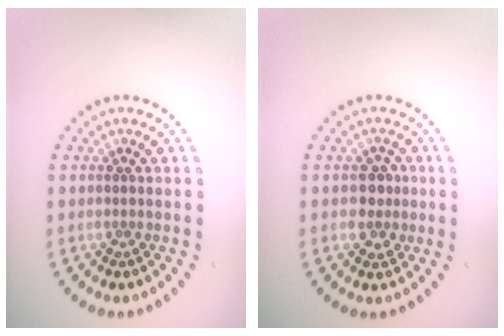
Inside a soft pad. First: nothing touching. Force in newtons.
{"total": 2.1, "press": 2.0, "slide": 0.4}